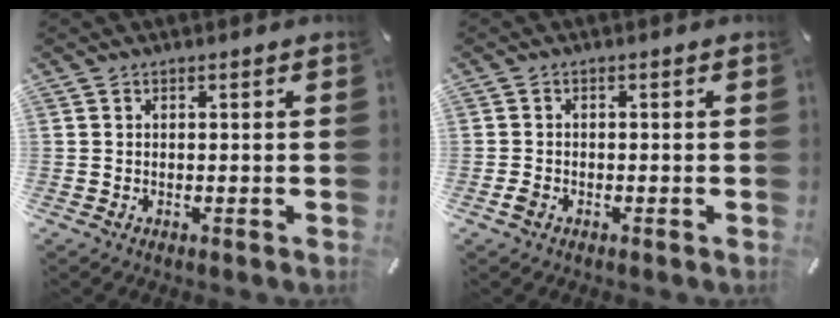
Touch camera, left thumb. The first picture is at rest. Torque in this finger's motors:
{"motor_torque": [-0.25, 0.50, 0.01, -0.08, 0.03]}